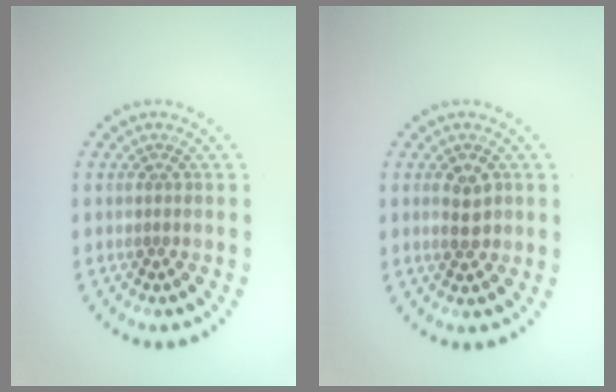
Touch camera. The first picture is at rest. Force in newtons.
{"total": 2.2, "press": 2.2, "slide": 0.1}